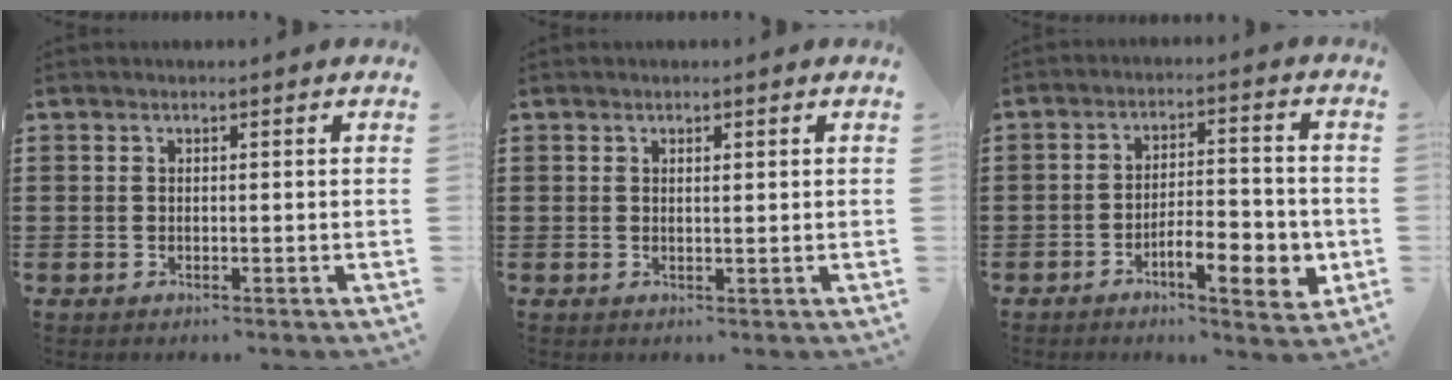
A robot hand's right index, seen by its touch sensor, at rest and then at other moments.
{"total": 0.7, "force": [0.3, 0.2, 0.6], "torque": [-0.013, 0.001, 0.005]}
{"total": 8.0, "force": [-3.4, 2.7, 6.7], "torque": [-0.097, 0.003, -0.055]}